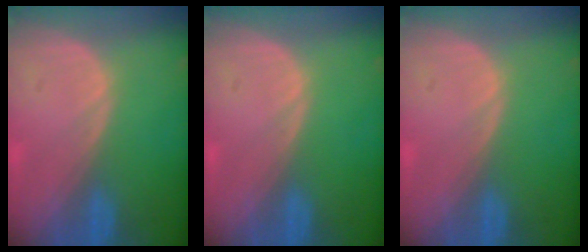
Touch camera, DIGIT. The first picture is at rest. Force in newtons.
{"total": 0.0}
{"total": 0.0}